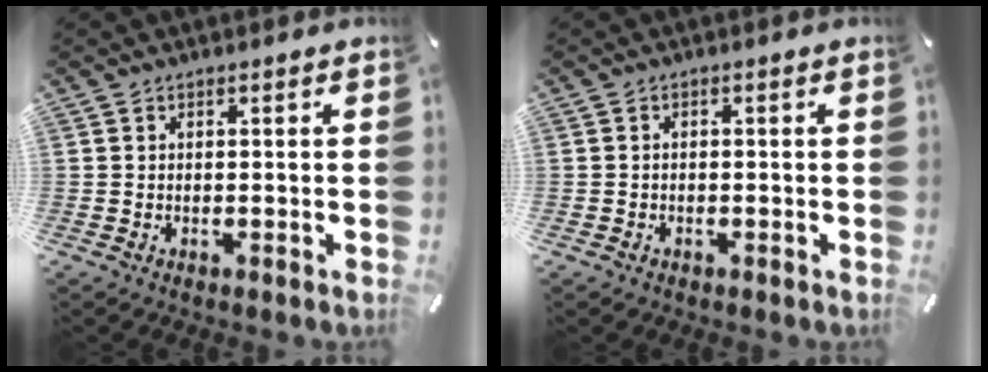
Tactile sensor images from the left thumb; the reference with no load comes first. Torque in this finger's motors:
{"motor_torque": [-0.08, -0.09, 0.00, 0.11, -0.02]}